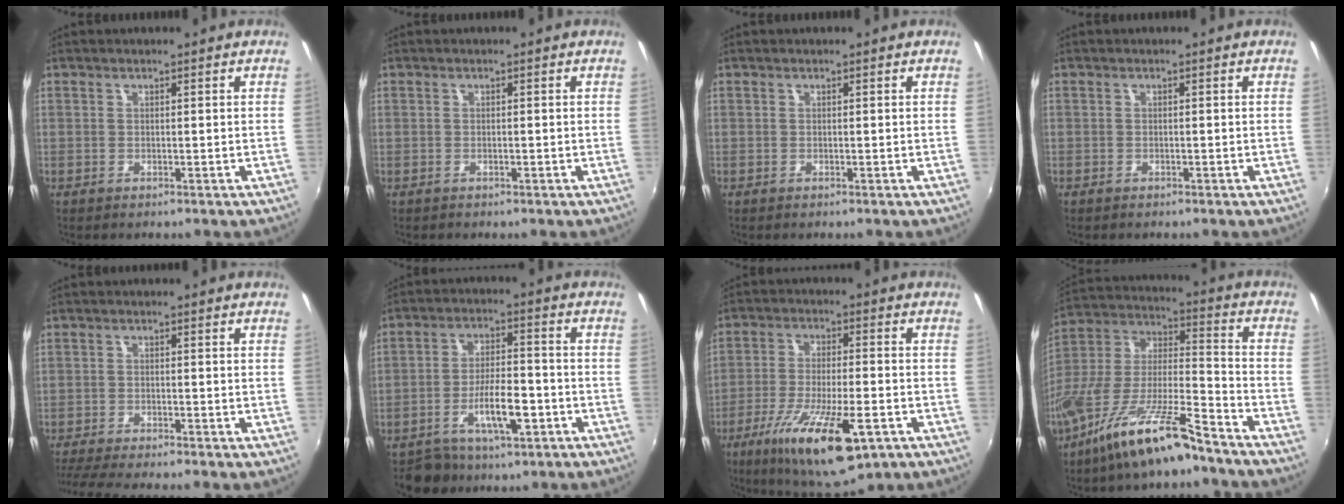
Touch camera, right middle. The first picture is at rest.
{"total": 0.8, "force": [-0.5, 0.6, 0.0], "torque": [-0.001, 0.000, -0.008]}
{"total": 0.0}
{"total": 0.7, "force": [-0.6, 0.3, 0.1], "torque": [-0.005, 0.000, -0.009]}
{"total": 7.5, "force": [-6.7, -0.4, 3.3], "torque": [-0.085, -0.025, -0.113]}
{"total": 10.6, "force": [-5.1, 5.1, 7.8], "torque": [-0.143, 0.009, -0.071]}
{"total": 17.8, "force": [-9.2, 4.7, 14.5], "torque": [-0.274, -0.052, -0.149]}
{"total": 18.6, "force": [-12.7, 3.4, 13.2], "torque": [-0.253, -0.023, -0.238]}